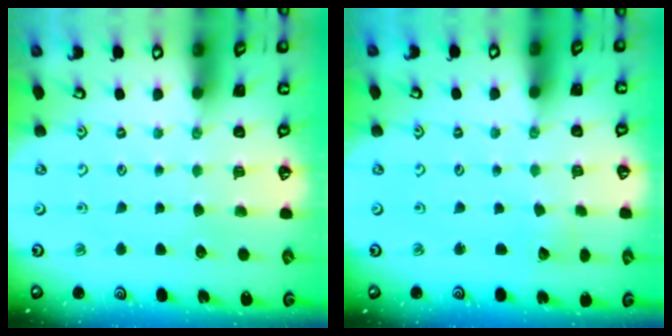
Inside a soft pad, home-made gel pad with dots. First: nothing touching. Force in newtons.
{"total": 2.4, "press": 2.4, "slide": 0.3}